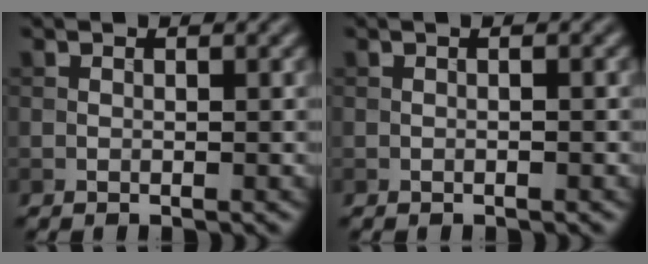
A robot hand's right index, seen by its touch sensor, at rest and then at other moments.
{"total": 0.7, "force": [0.0, 0.1, 0.7], "torque": [-0.012, -0.003, -0.005]}